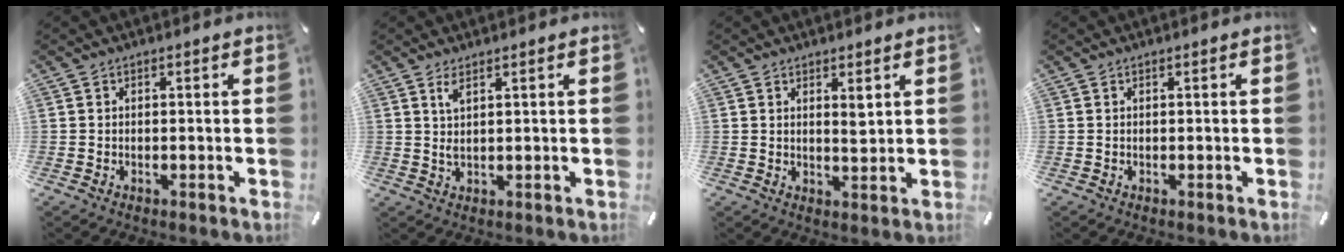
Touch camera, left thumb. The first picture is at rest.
{"total": 3.7, "force": [1.9, 1.0, 3.0], "torque": [-0.071, 0.000, 0.031]}
{"total": 3.2, "force": [1.9, 1.1, 2.3], "torque": [-0.033, -0.010, 0.029]}
{"total": 0.0}